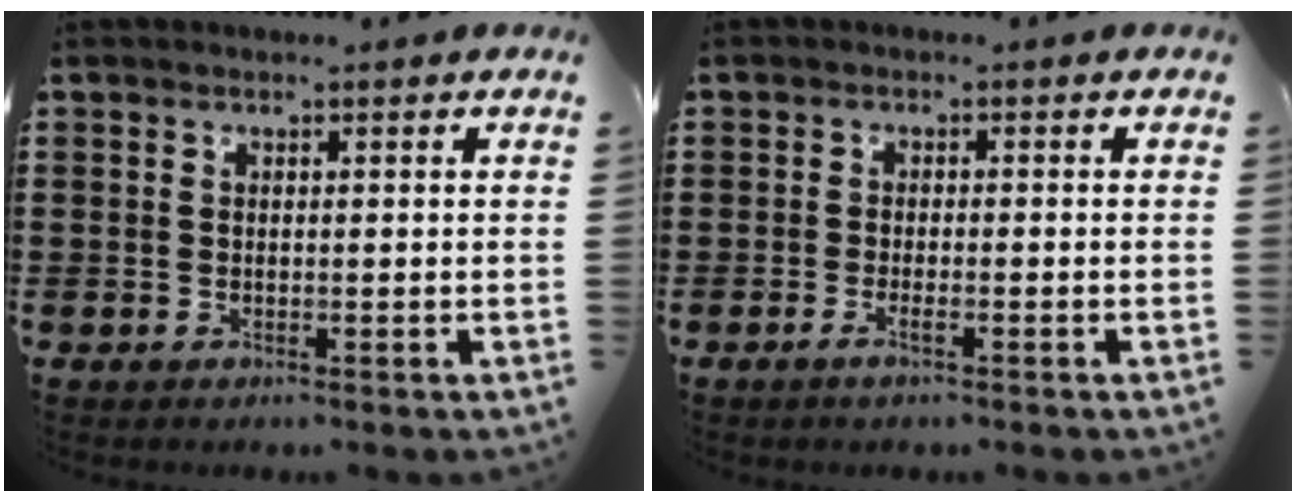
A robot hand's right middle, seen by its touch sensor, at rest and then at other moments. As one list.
[{"total": 1.6, "force": [-0.9, 0.3, 1.3], "torque": [-0.023, -0.001, -0.015]}]